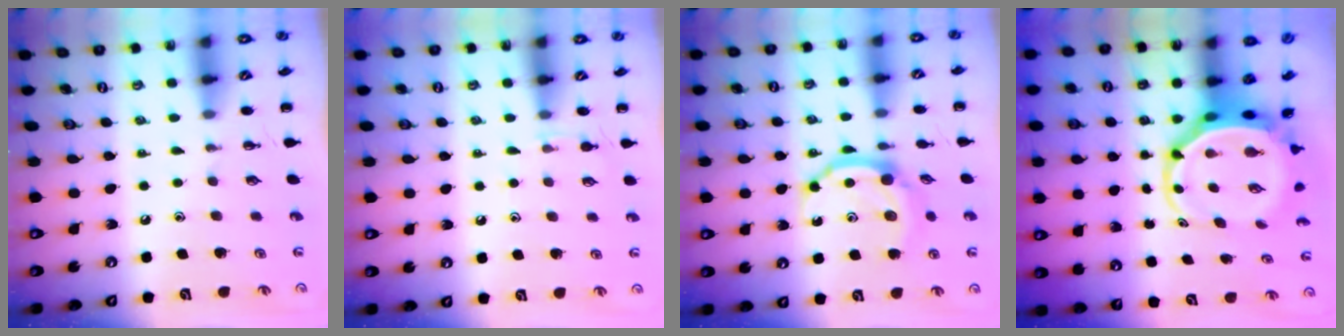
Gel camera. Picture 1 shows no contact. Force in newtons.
{"total": 4.8, "press": 4.5, "slide": 1.6}
{"total": 9.9, "press": 9.9, "slide": 0.9}
{"total": 6.4, "press": 6.2, "slide": 1.6}